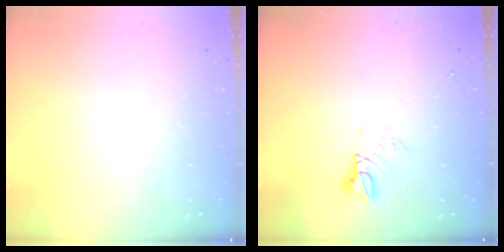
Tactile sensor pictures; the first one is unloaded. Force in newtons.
{"total": 3.6, "press": 3.6, "slide": 0.1}